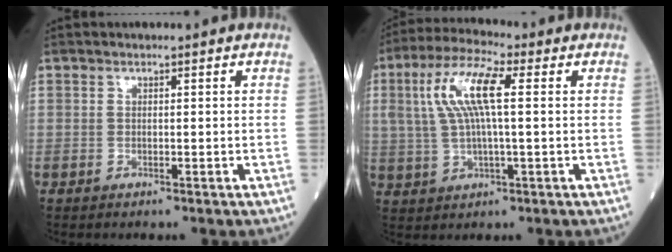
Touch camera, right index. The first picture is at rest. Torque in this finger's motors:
{"motor_torque": [1.61, 0.54, 0.42, 0.21]}